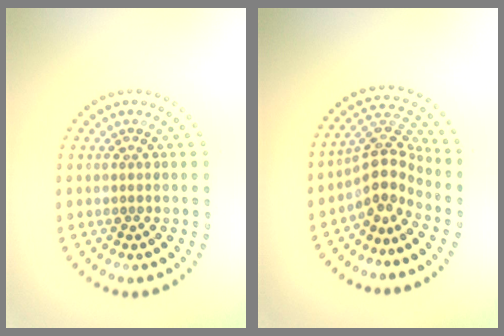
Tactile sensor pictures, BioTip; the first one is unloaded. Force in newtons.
{"total": 3.8, "press": 2.9, "slide": 2.6}